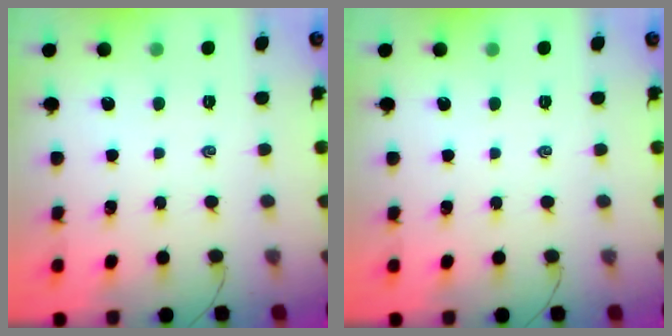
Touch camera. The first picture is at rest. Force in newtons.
{"total": 0.0}